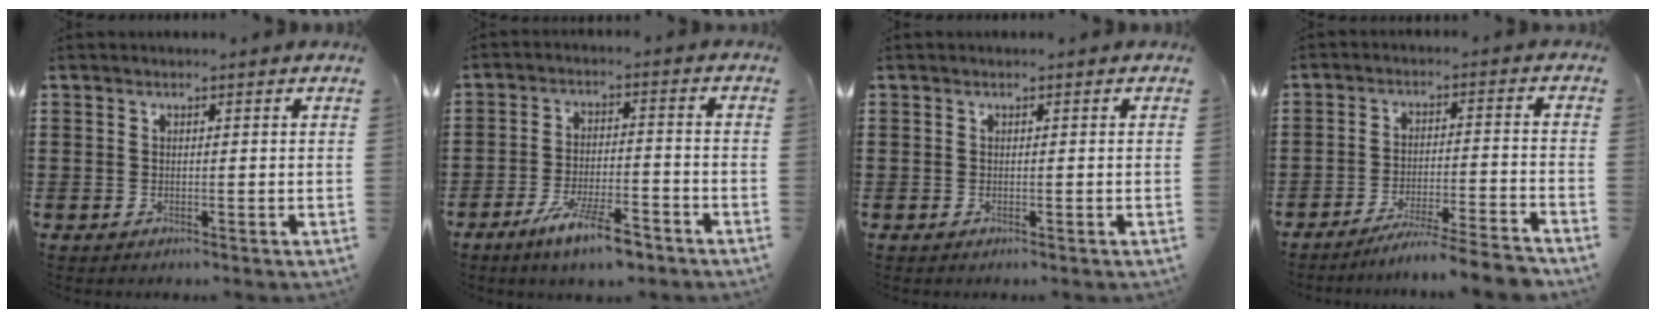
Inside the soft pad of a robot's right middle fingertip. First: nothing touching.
{"total": 7.5, "force": [-5.4, 1.5, 4.9], "torque": [-0.095, 0.001, -0.098]}
{"total": 0.0}
{"total": 6.0, "force": [-5.6, -0.4, 2.2], "torque": [-0.039, -0.013, -0.108]}